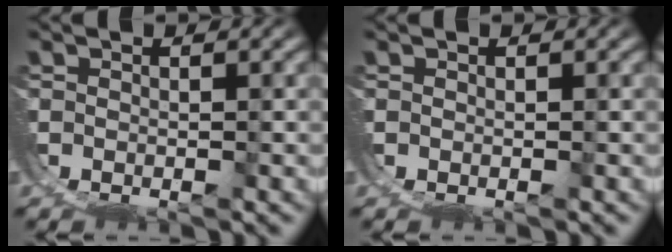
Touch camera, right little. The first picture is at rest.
{"total": 0.0}